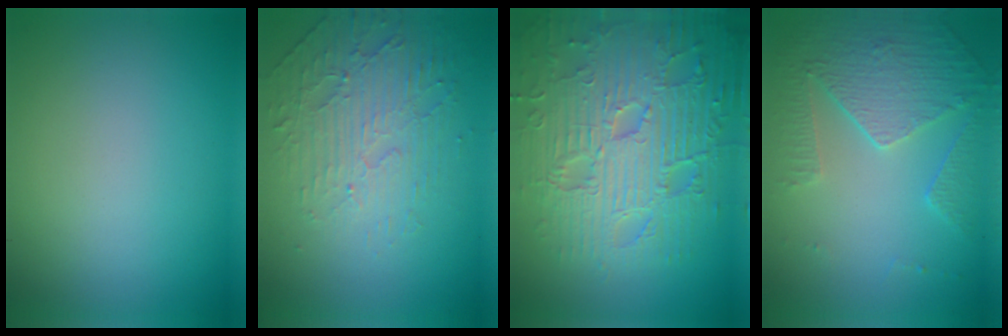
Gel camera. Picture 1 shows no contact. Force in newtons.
{"total": 4.8, "press": 3.4, "slide": 3.4}
{"total": 10.8, "press": 7.2, "slide": 8.1}
{"total": 5.1, "press": 3.7, "slide": 3.6}